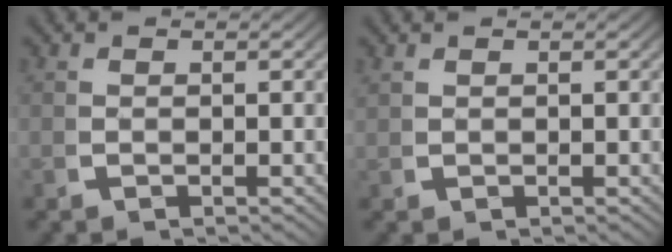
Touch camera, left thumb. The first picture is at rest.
{"total": 0.5, "force": [0.5, -0.2, -0.1], "torque": [0.000, -0.001, 0.014]}